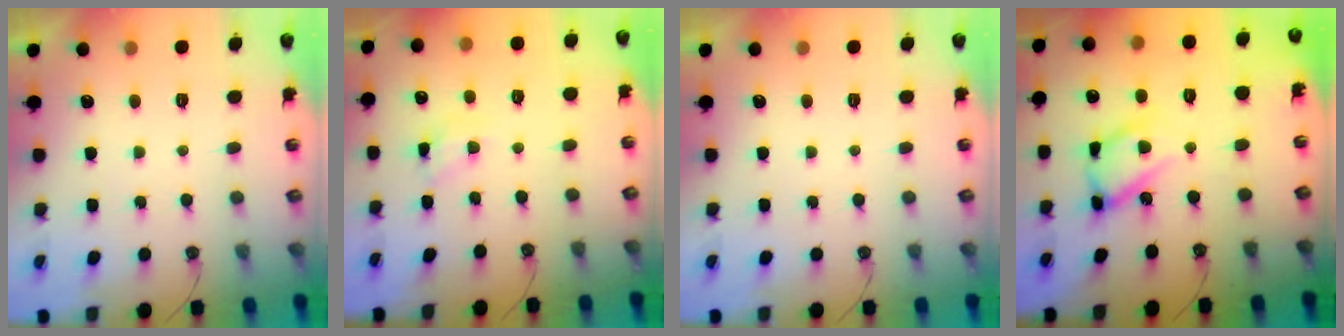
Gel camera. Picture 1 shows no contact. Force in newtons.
{"total": 5.1, "press": 5.0, "slide": 0.4}
{"total": 0.0}
{"total": 15.3, "press": 15.2, "slide": 1.9}